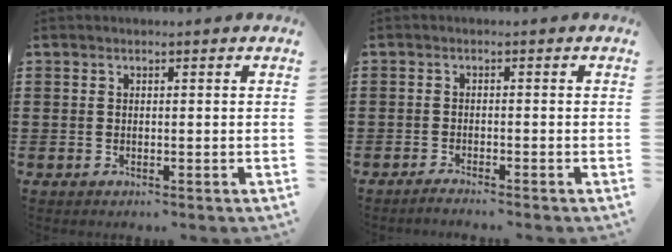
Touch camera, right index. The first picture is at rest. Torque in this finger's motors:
{"motor_torque": [-0.93, 1.20, -0.16, -0.08]}